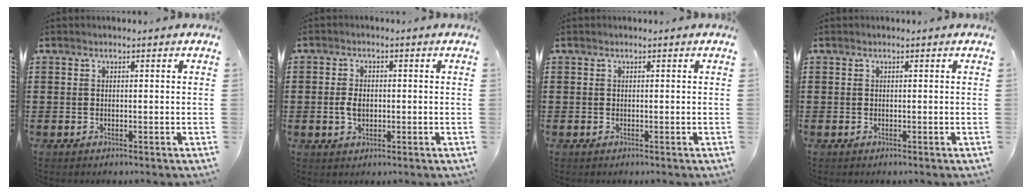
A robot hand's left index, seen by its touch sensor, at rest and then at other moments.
{"total": 3.1, "force": [-0.2, 1.9, 2.4], "torque": [-0.055, 0.002, -0.007]}
{"total": 0.0}
{"total": 0.0}